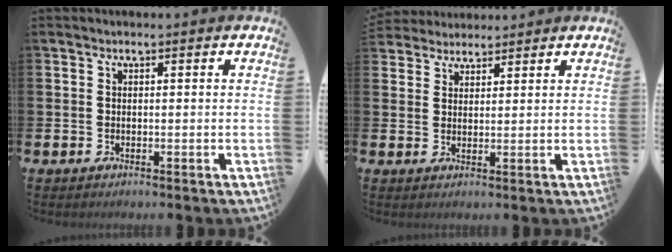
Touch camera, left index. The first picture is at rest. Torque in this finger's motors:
{"motor_torque": [0.36, -0.35, 0.52, 0.13]}